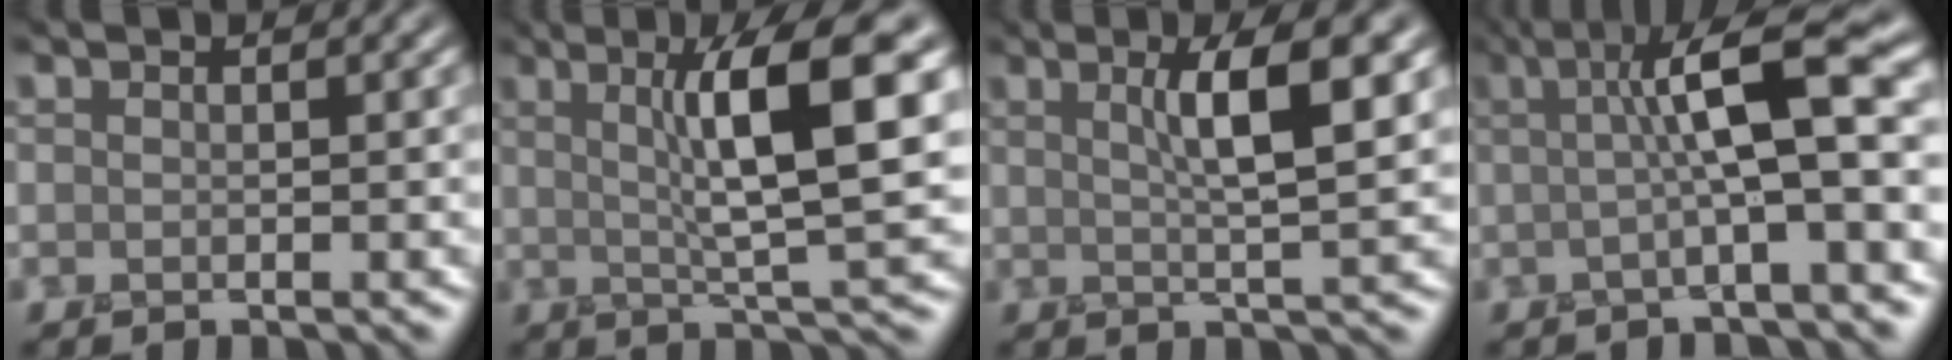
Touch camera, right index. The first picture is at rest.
{"total": 8.6, "force": [2.3, 1.2, 8.2], "torque": [-0.109, 0.009, 0.037]}
{"total": 5.4, "force": [1.8, 0.9, 5.0], "torque": [-0.067, 0.008, 0.026]}
{"total": 8.0, "force": [0.8, 1.4, 7.9], "torque": [-0.110, 0.016, 0.005]}